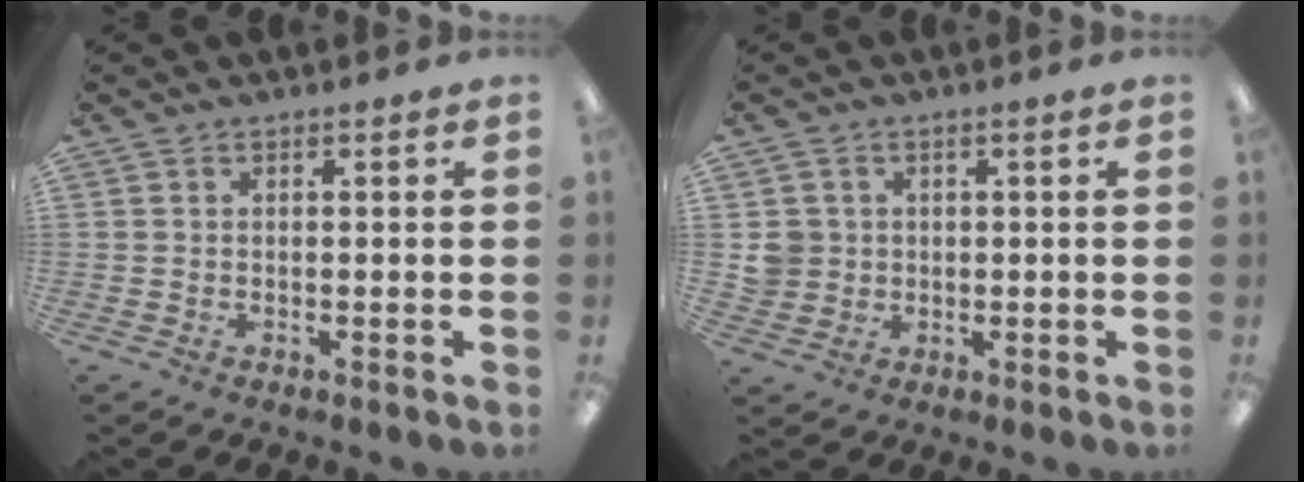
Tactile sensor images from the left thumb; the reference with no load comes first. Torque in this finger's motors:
{"motor_torque": [0.23, 0.60, 0.28, -0.30, 0.01]}